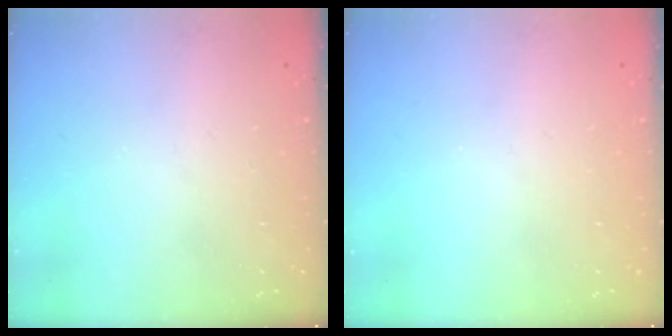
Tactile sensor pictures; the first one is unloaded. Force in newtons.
{"total": 0.0}